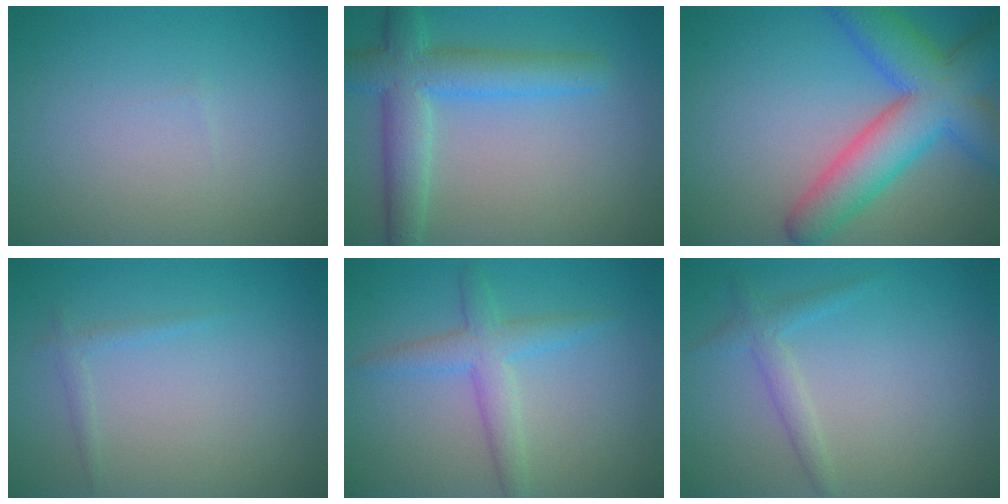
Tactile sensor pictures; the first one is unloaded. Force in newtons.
{"total": 5.8, "press": 5.8, "slide": 0.3}
{"total": 9.0, "press": 9.0, "slide": 0.3}
{"total": 0.9, "press": 0.9, "slide": 0.1}
{"total": 3.3, "press": 3.3, "slide": 0.0}
{"total": 1.9, "press": 1.9, "slide": 0.2}